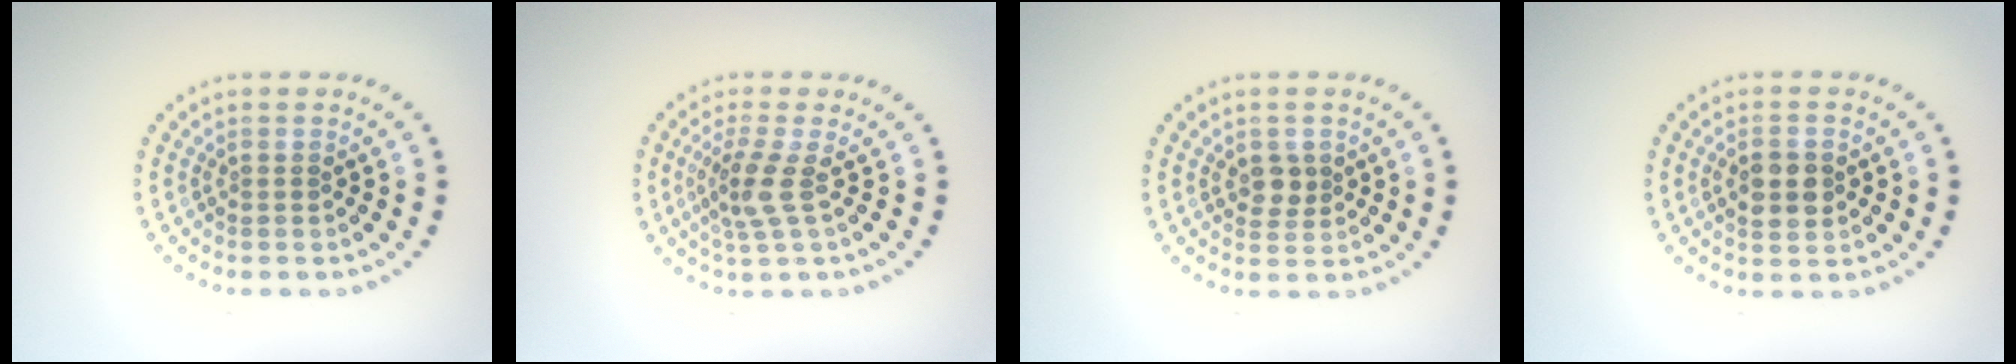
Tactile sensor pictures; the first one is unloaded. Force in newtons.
{"total": 2.7, "press": 2.0, "slide": 1.8}
{"total": 1.9, "press": 1.7, "slide": 0.7}
{"total": 3.2, "press": 3.2, "slide": 0.1}